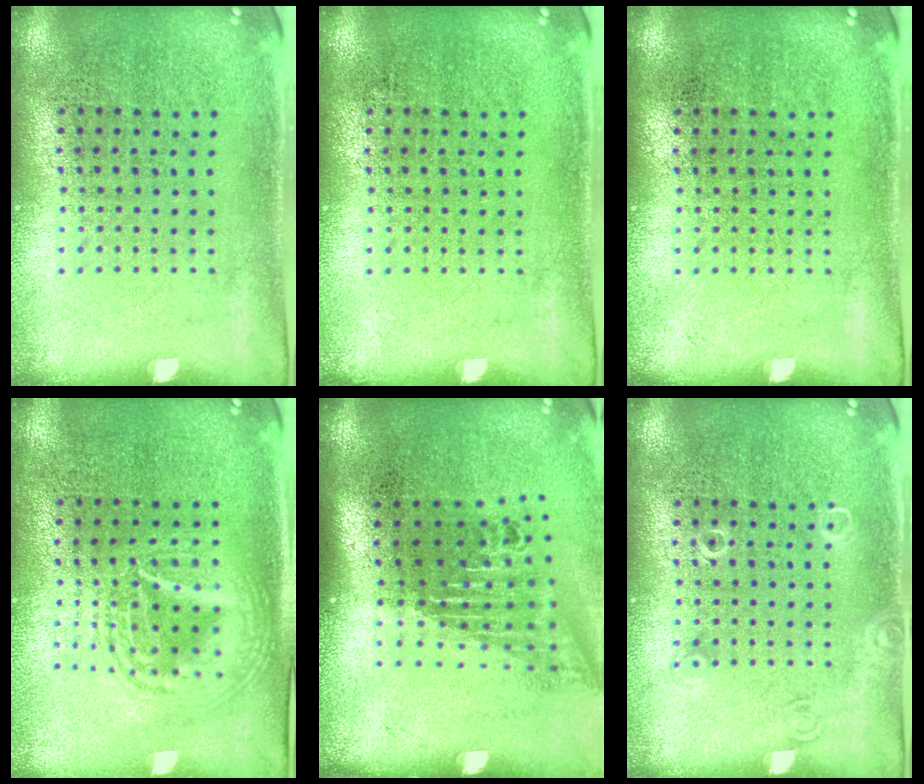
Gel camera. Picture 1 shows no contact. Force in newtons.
{"total": 0.0}
{"total": 0.0}
{"total": 2.2, "press": 2.2, "slide": 0.2}
{"total": 1.6, "press": 1.2, "slide": 1.1}
{"total": 1.0, "press": 1.0, "slide": 0.2}